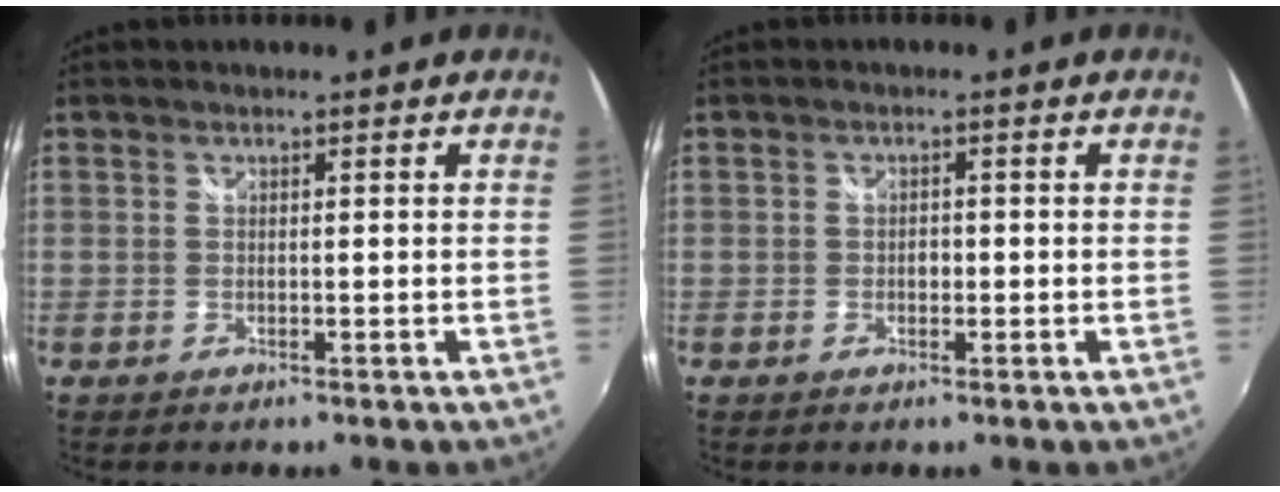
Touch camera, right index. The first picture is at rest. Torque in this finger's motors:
{"motor_torque": [0.27, -0.07, 0.11, 0.02]}